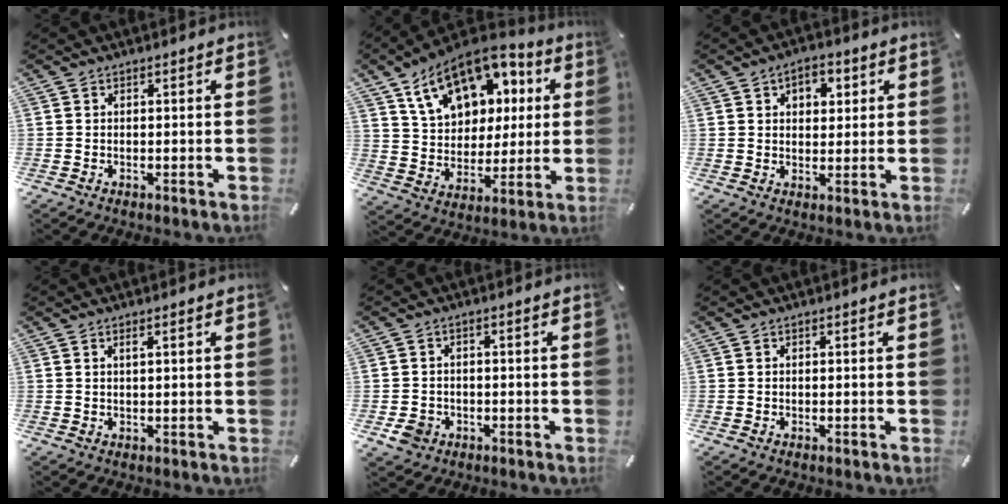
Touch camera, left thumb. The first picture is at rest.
{"total": 16.8, "force": [9.0, 11.4, 8.5], "torque": [-0.152, -0.032, 0.168]}
{"total": 4.8, "force": [1.9, 3.7, 2.5], "torque": [-0.025, 0.000, 0.025]}
{"total": 1.3, "force": [0.5, 0.2, 1.2], "torque": [-0.023, 0.001, 0.008]}
{"total": 4.5, "force": [-1.9, 3.7, 1.7], "torque": [-0.039, 0.006, -0.036]}
{"total": 0.0}